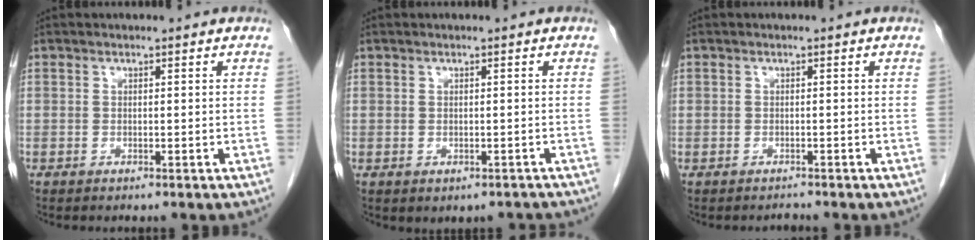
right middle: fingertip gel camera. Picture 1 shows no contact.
{"total": 1.9, "force": [-1.3, 1.2, 0.7], "torque": [-0.006, 0.002, -0.011]}
{"total": 0.8, "force": [-0.7, 0.2, -0.3], "torque": [-0.001, -0.005, -0.014]}